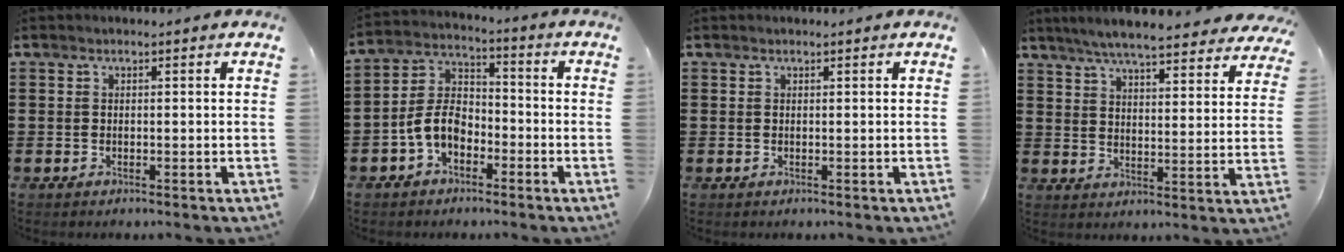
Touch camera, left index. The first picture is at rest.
{"total": 6.5, "force": [-3.2, 4.0, 4.0], "torque": [-0.109, 0.004, -0.072]}
{"total": 0.0}
{"total": 6.5, "force": [6.1, 0.0, 2.4], "torque": [-0.069, -0.029, 0.107]}